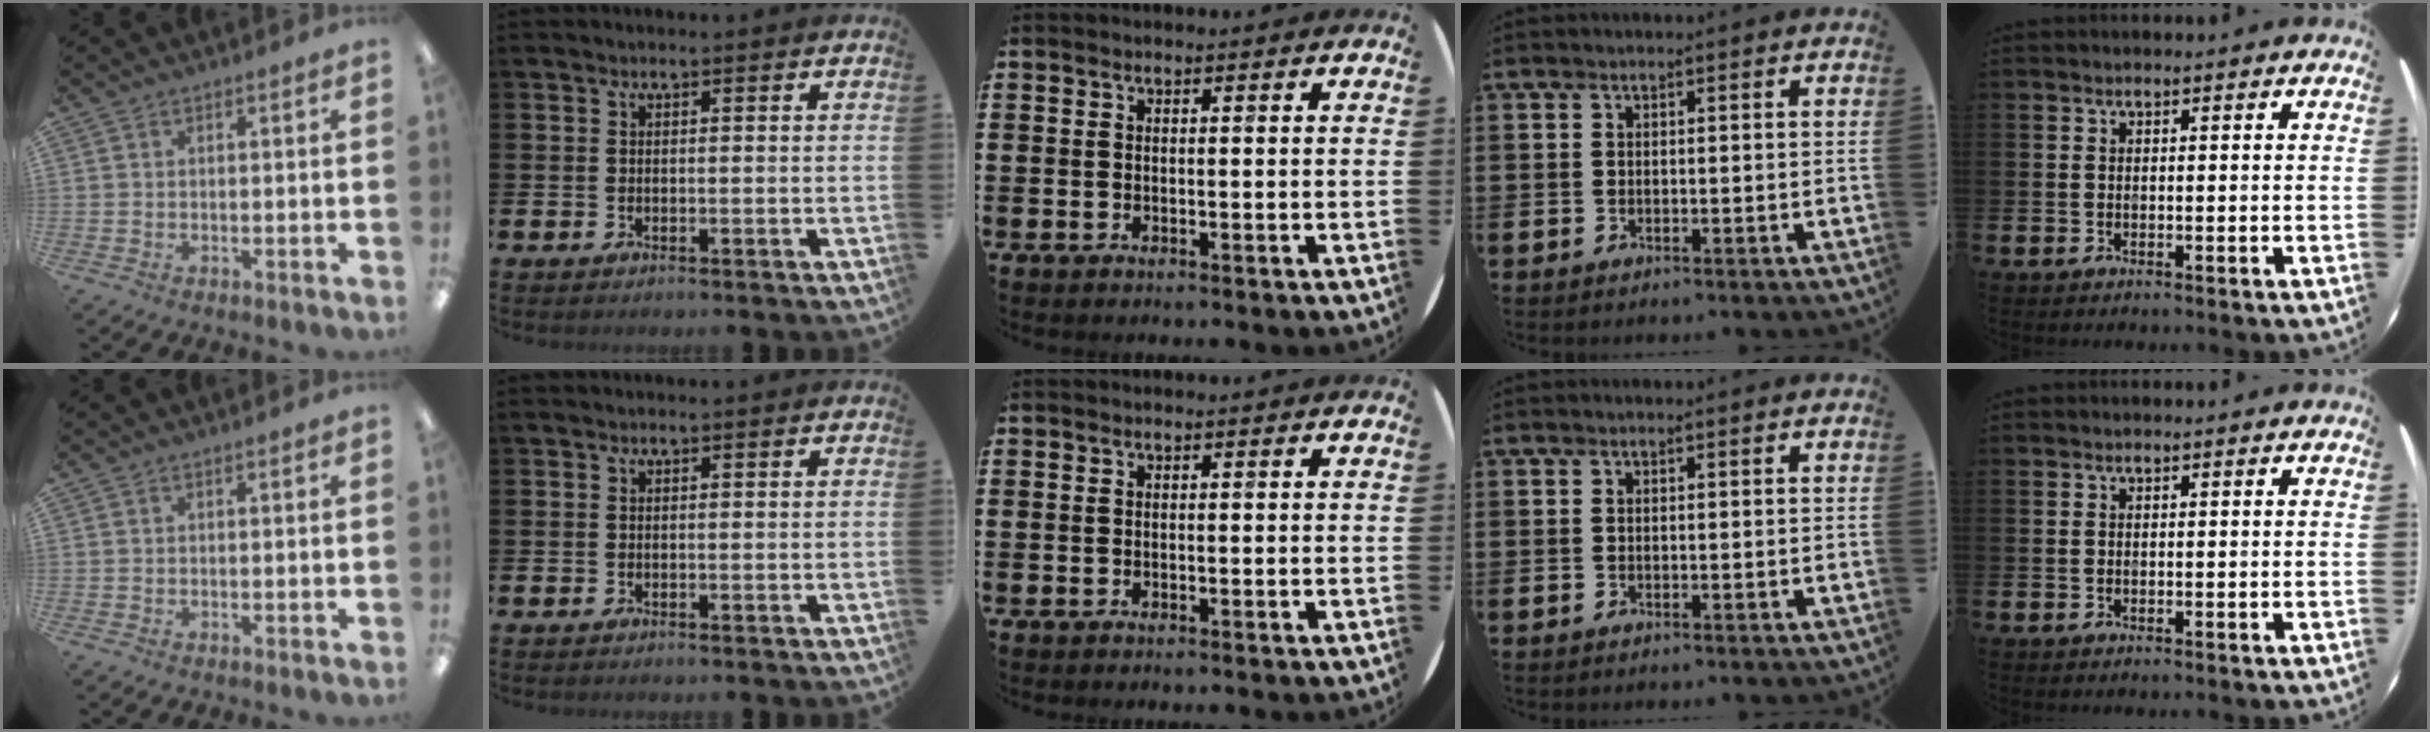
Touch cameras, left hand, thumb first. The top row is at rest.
{}